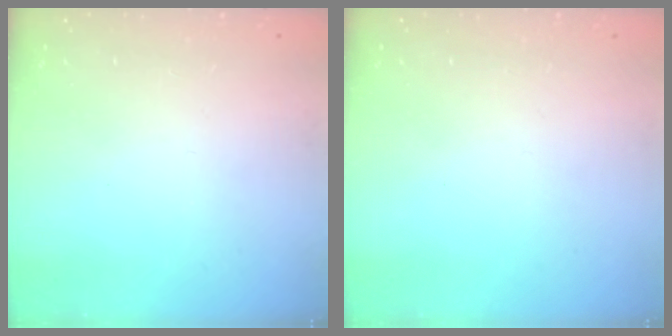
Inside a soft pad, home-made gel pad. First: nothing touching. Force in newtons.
{"total": 0.0}